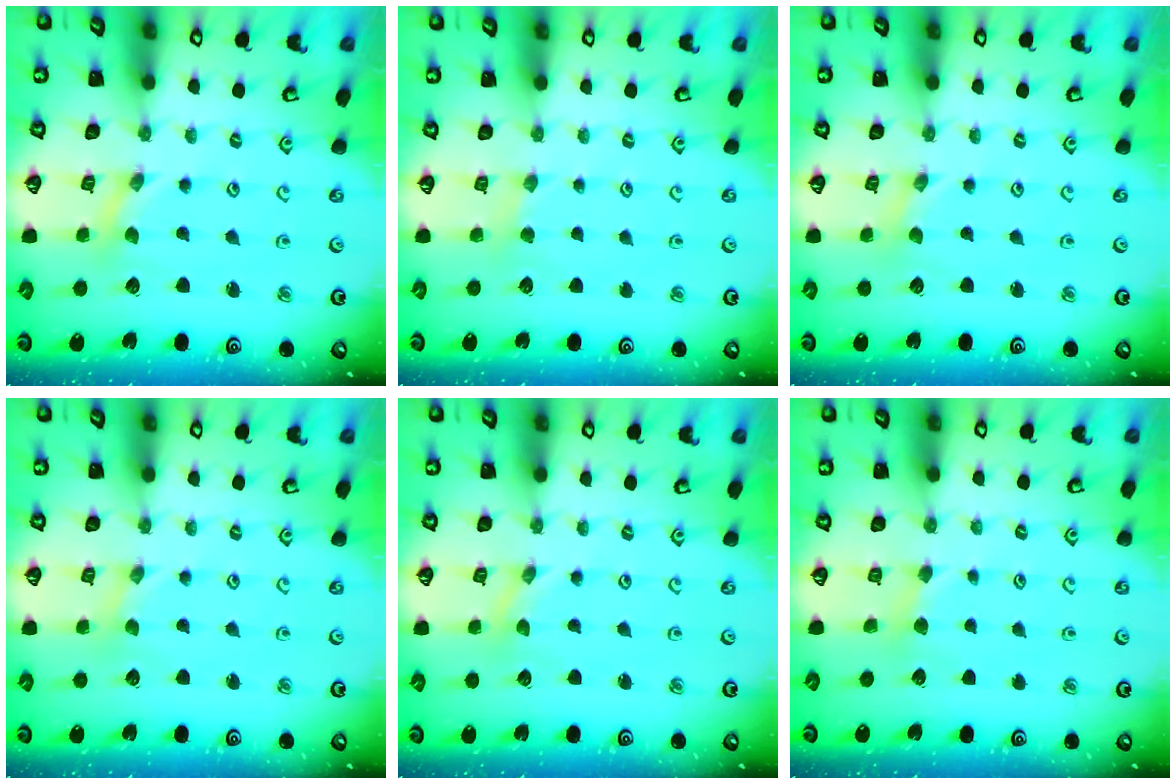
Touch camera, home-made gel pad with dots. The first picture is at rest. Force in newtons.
{"total": 2.5, "press": 2.4, "slide": 0.4}
{"total": 0.0}
{"total": 0.0}
{"total": 0.0}
{"total": 2.4, "press": 2.4, "slide": 0.3}